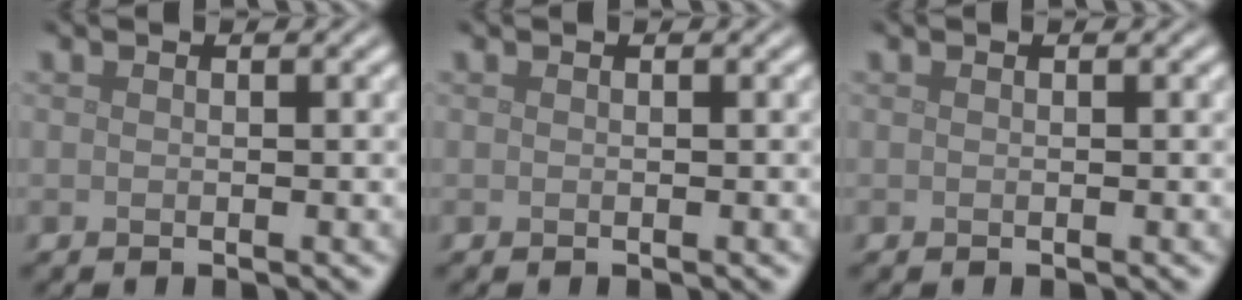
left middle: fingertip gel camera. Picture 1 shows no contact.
{"total": 0.0}
{"total": 0.0}